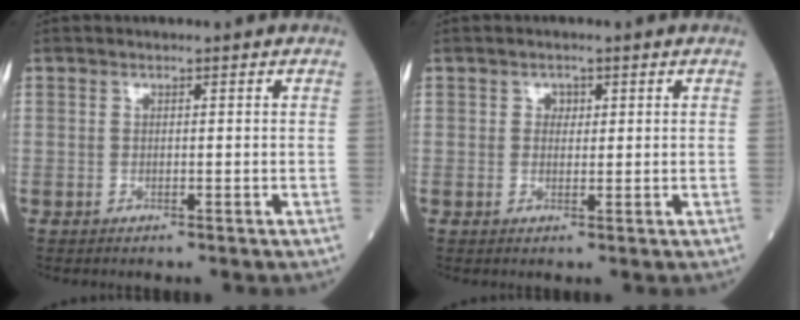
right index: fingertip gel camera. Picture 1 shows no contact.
{"total": 1.4, "force": [0.5, 1.1, 0.6], "torque": [-0.005, 0.001, 0.006]}